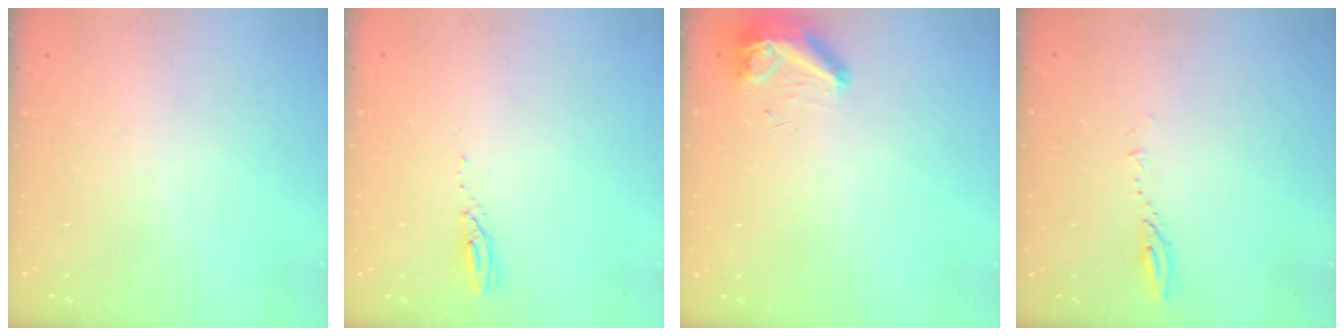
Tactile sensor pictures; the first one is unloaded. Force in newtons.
{"total": 3.2, "press": 3.2, "slide": 0.2}
{"total": 8.4, "press": 8.2, "slide": 1.9}
{"total": 4.0, "press": 4.0, "slide": 0.5}